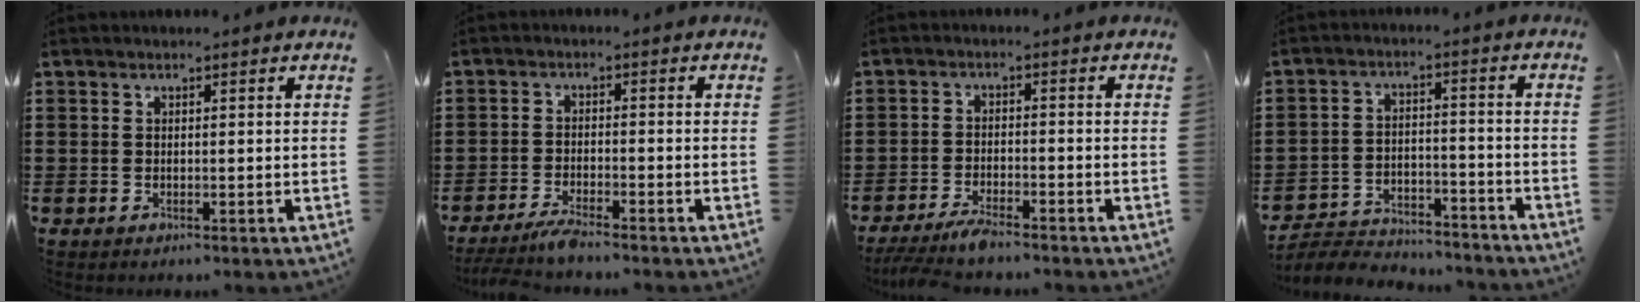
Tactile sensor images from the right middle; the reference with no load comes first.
{"total": 3.3, "force": [-3.0, -0.1, 1.5], "torque": [-0.041, -0.009, -0.061]}
{"total": 3.8, "force": [-3.3, 0.2, 1.7], "torque": [-0.051, -0.012, -0.070]}
{"total": 5.0, "force": [-4.9, 0.8, 0.6], "torque": [-0.020, 0.005, -0.103]}